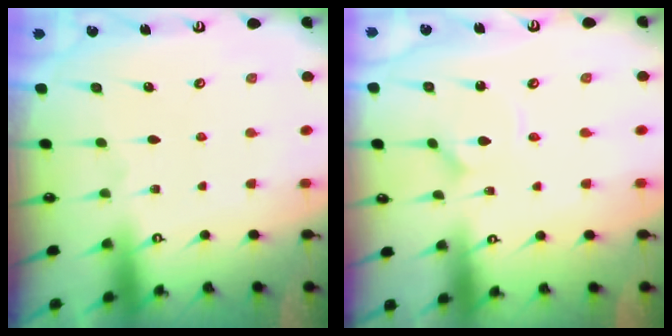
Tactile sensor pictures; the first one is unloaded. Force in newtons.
{"total": 0.8, "press": 0.8, "slide": 0.1}